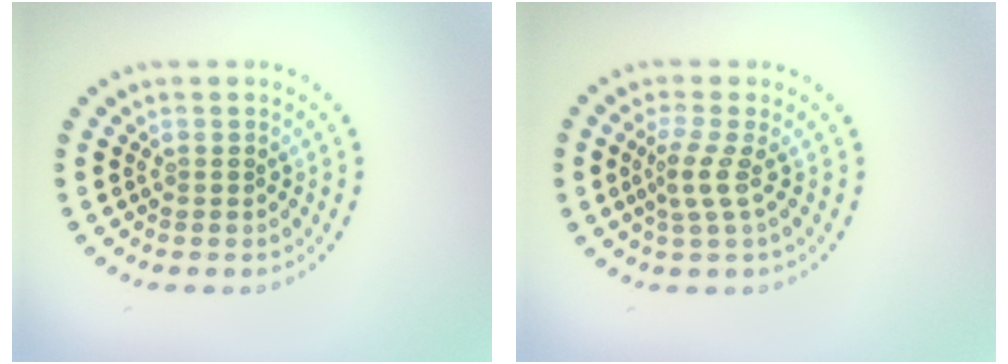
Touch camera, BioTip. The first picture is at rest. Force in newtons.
{"total": 2.1, "press": 1.4, "slide": 1.6}